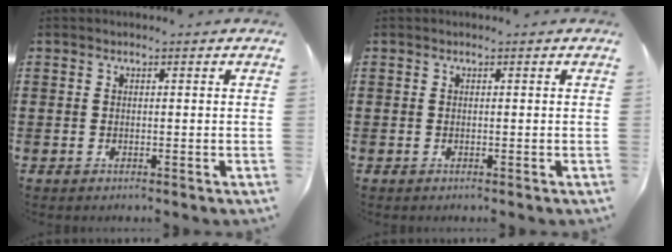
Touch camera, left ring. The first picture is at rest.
{"total": 0.0}